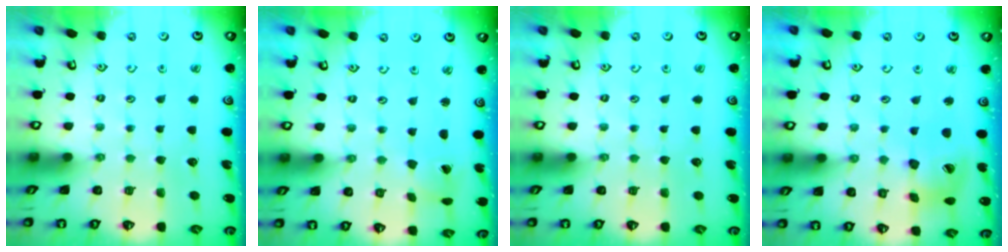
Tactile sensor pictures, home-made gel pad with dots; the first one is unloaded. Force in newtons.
{"total": 1.3, "press": 1.3, "slide": 0.3}
{"total": 0.0}
{"total": 12.6, "press": 12.5, "slide": 1.9}